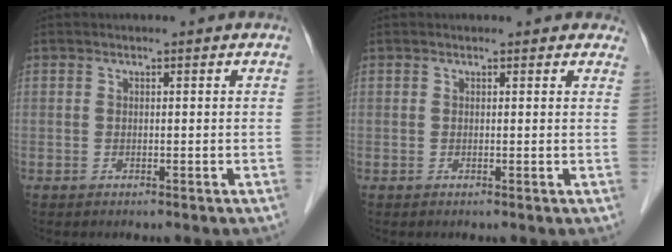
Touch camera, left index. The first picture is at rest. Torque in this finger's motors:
{"motor_torque": [0.39, -0.41, -0.06, -0.02]}